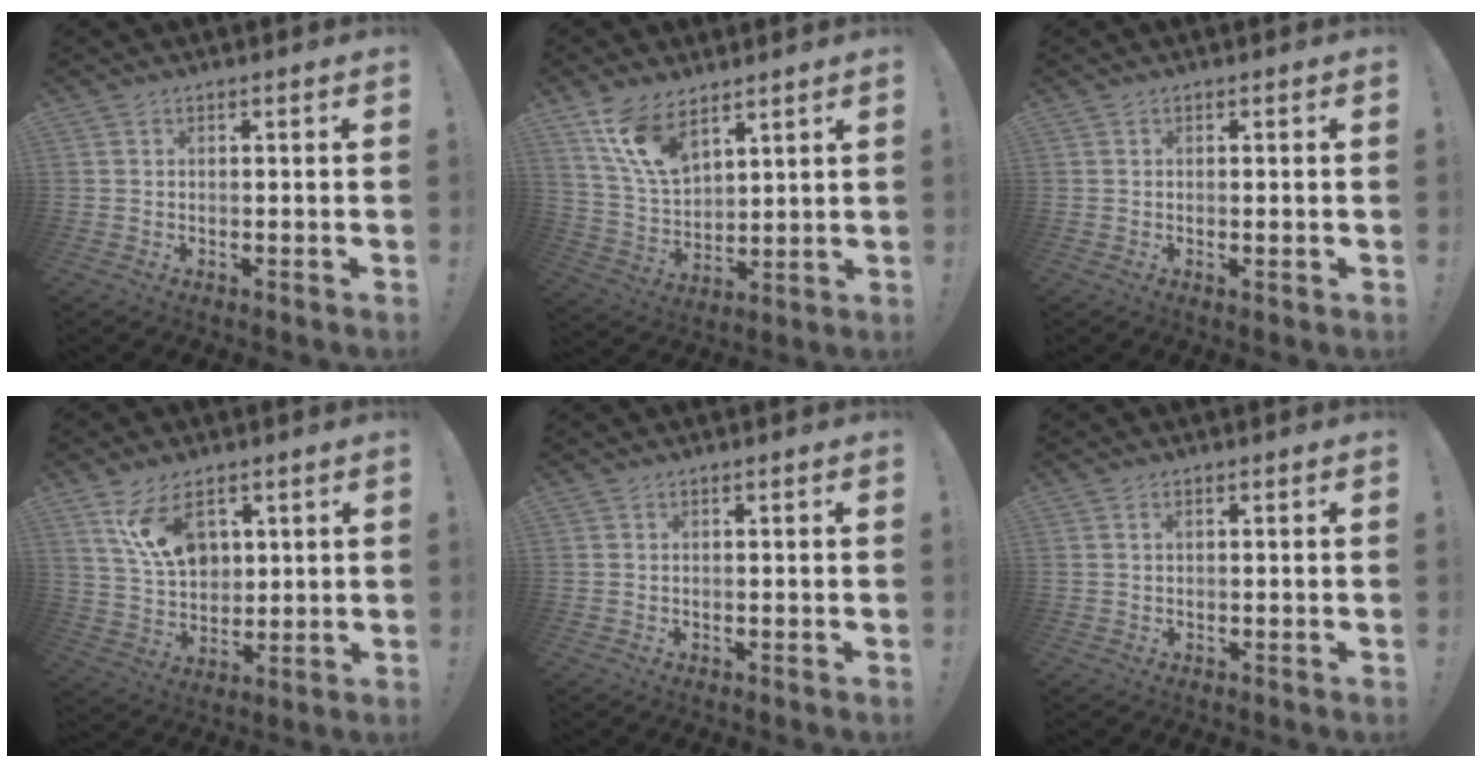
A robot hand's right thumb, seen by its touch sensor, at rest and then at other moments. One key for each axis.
{"total": 12.8, "fx": 8.6, "fy": 6.7, "fz": 6.7, "tx": -0.139, "ty": -0.044, "tz": 0.168}
{"total": 0.9, "fx": 0.1, "fy": -0.1, "fz": 0.9, "tx": -0.012, "ty": -0.004, "tz": 0.002}
{"total": 12.5, "fx": 6.2, "fy": 7.9, "fz": 7.5, "tx": -0.128, "ty": -0.027, "tz": 0.120}
{"total": 0.0}
{"total": 0.8, "fx": 0.3, "fy": 0.3, "fz": 0.6, "tx": -0.017, "ty": 0.002, "tz": 0.007}